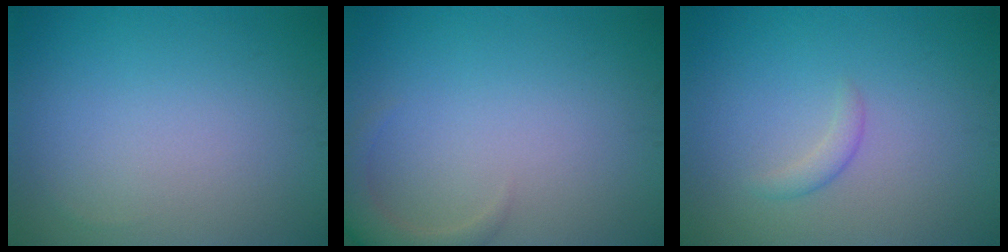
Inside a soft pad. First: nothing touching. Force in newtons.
{"total": 2.6, "press": 2.6, "slide": 0.3}
{"total": 1.1, "press": 1.1, "slide": 0.0}